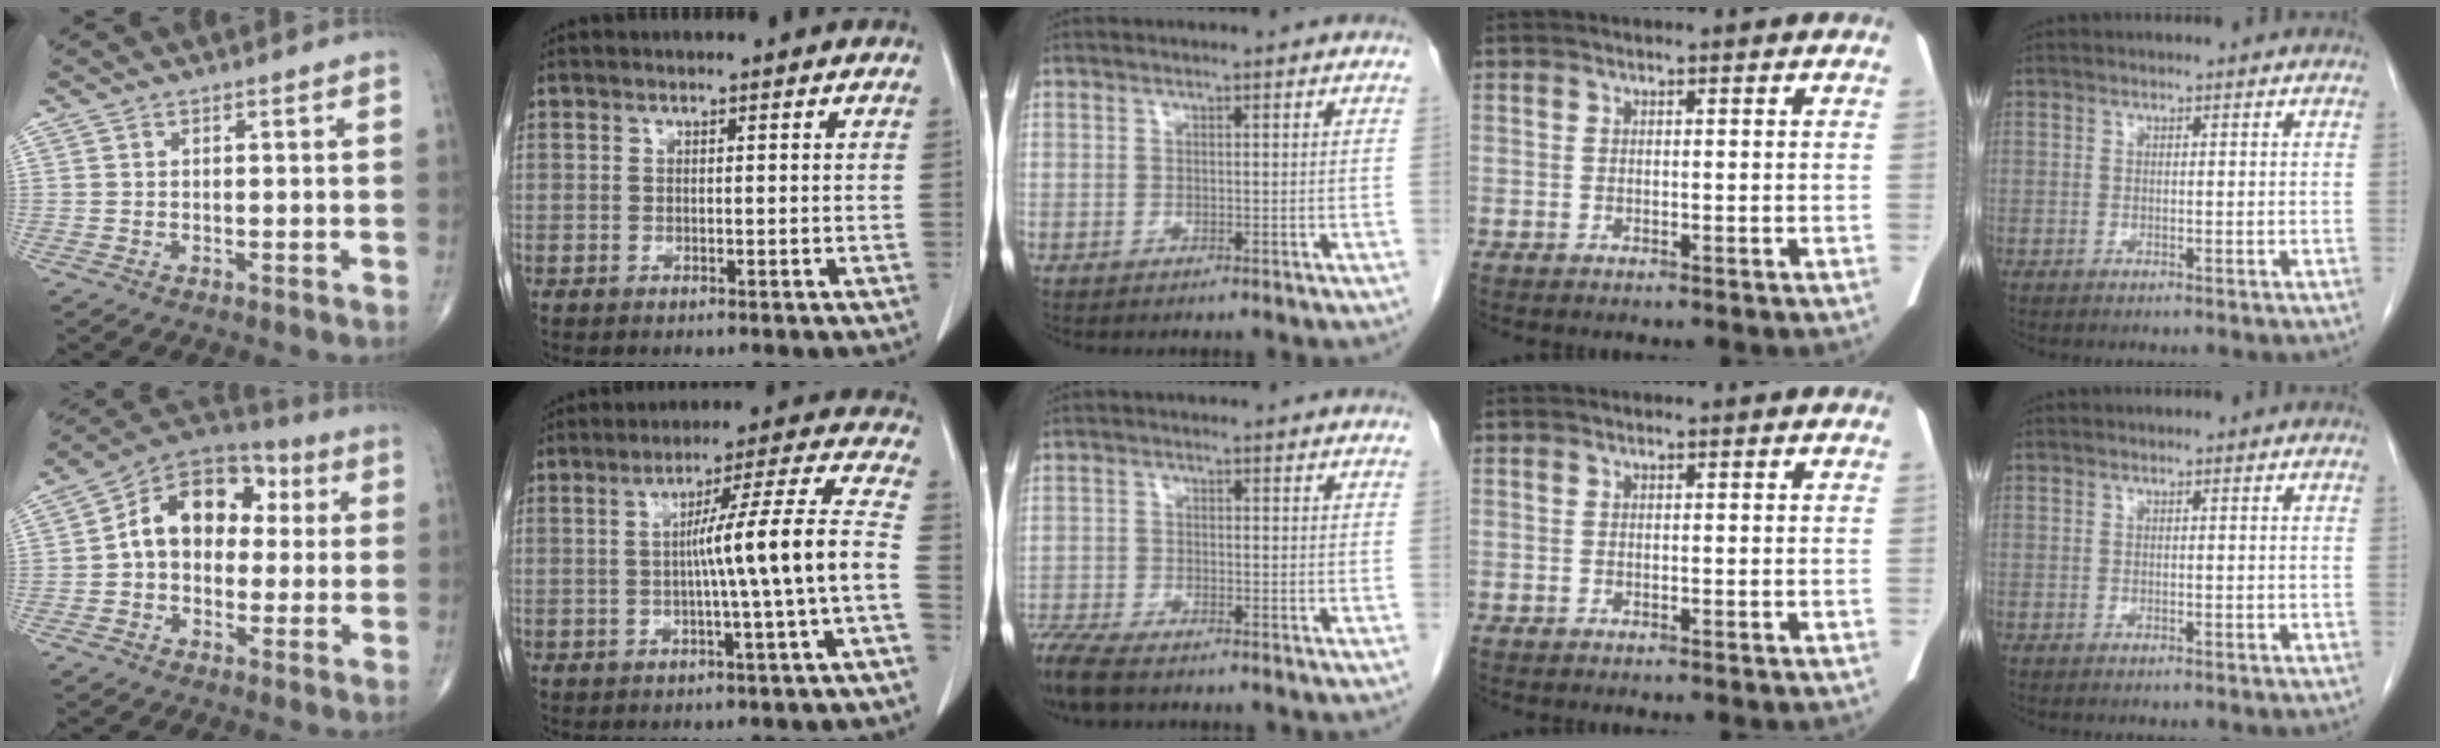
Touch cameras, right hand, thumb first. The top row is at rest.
{"thumb": {"total": 14.9, "force": [1.8, 10.6, 10.3], "torque": [-0.120, 0.036, 0.014]}, "index": {"total": 10.9, "force": [-1.8, -1.7, 10.6], "torque": [-0.158, 0.019, -0.024]}, "middle": {"total": 7.3, "force": [-6.0, 1.7, 3.8], "torque": [-0.078, -0.017, -0.110]}}